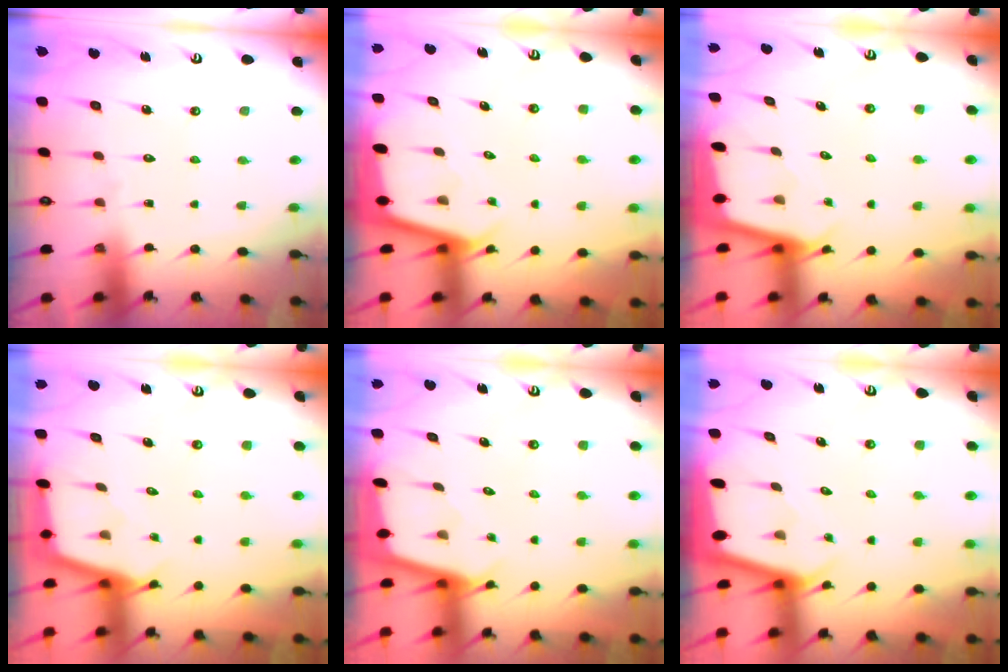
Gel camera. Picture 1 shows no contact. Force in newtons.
{"total": 2.3, "press": 2.3, "slide": 0.1}
{"total": 2.1, "press": 2.1, "slide": 0.1}
{"total": 2.3, "press": 2.3, "slide": 0.2}
{"total": 2.0, "press": 2.0, "slide": 0.2}
{"total": 2.0, "press": 2.0, "slide": 0.1}